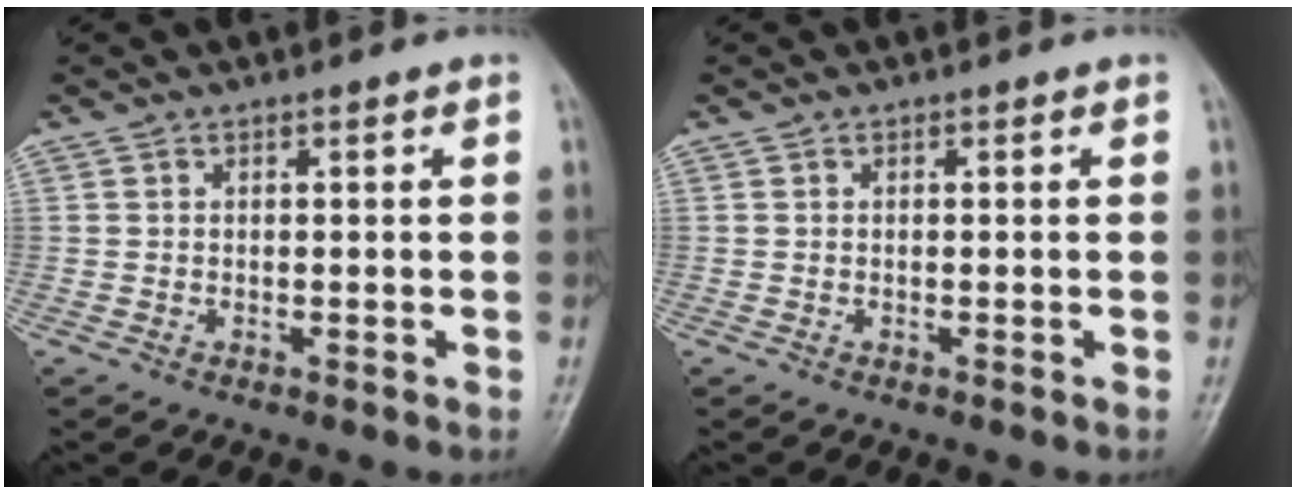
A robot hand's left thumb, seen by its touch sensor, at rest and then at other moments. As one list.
[{"total": 0.0}]